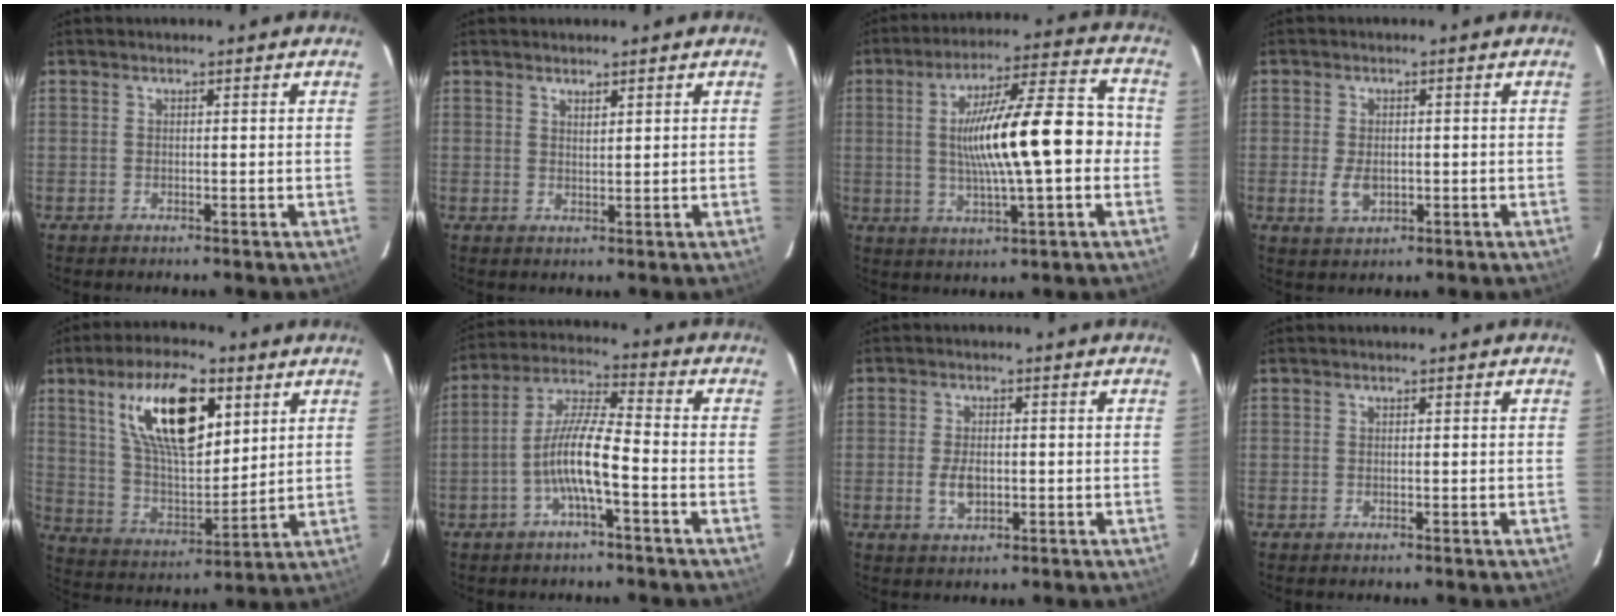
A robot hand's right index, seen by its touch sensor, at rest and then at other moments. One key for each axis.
{"total": 1.1, "fx": 1.1, "fy": -0.3, "fz": -0.2, "tx": 0.005, "ty": -0.001, "tz": 0.018}
{"total": 15.8, "fx": -0.9, "fy": 2.4, "fz": 15.6, "tx": -0.253, "ty": 0.013, "tz": -0.011}
{"total": 4.2, "fx": -0.8, "fy": 2.6, "fz": 3.1, "tx": -0.064, "ty": -0.005, "tz": -0.010}
{"total": 17.7, "fx": 8.2, "fy": 7.2, "fz": 13.9, "tx": -0.248, "ty": 0.011, "tz": 0.158}
{"total": 9.1, "fx": -3.5, "fy": 1.1, "fz": 8.4, "tx": -0.179, "ty": 0.012, "tz": -0.069}
{"total": 4.2, "fx": -0.8, "fy": 2.4, "fz": 3.3, "tx": -0.068, "ty": -0.003, "tz": -0.013}
{"total": 0.0}